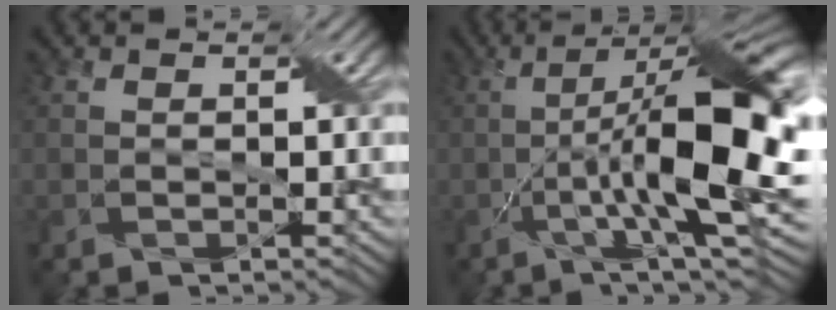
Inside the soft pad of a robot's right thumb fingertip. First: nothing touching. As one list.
[{"total": 16.2, "force": [-1.6, 4.7, 15.4], "torque": [-0.248, 0.007, -0.030]}]